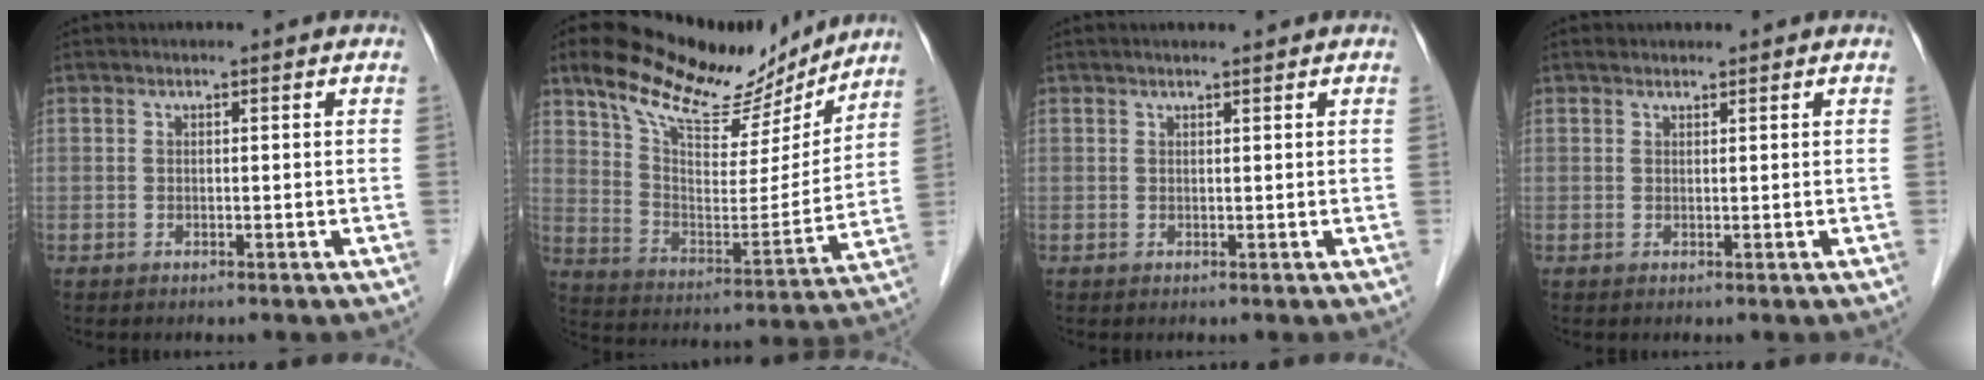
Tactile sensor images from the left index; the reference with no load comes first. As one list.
[{"total": 20.2, "force": [16.8, 5.9, 9.5], "torque": [-0.159, -0.007, 0.264]}, {"total": 1.1, "force": [1.0, 0.0, 0.3], "torque": [-0.005, 0.005, 0.017]}, {"total": 0.8, "force": [0.6, 0.5, 0.0], "torque": [-0.005, 0.002, 0.009]}]